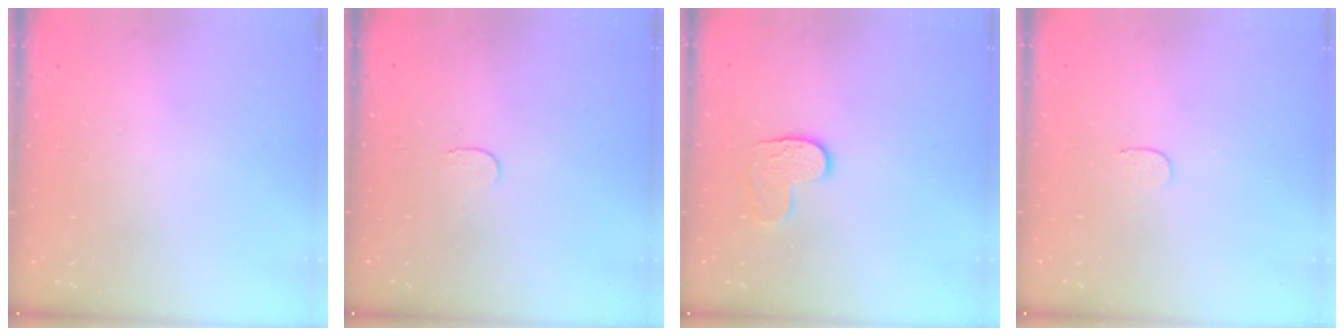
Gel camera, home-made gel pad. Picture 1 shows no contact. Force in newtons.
{"total": 3.0, "press": 3.0, "slide": 0.3}
{"total": 6.6, "press": 6.6, "slide": 0.3}
{"total": 3.1, "press": 3.1, "slide": 0.3}